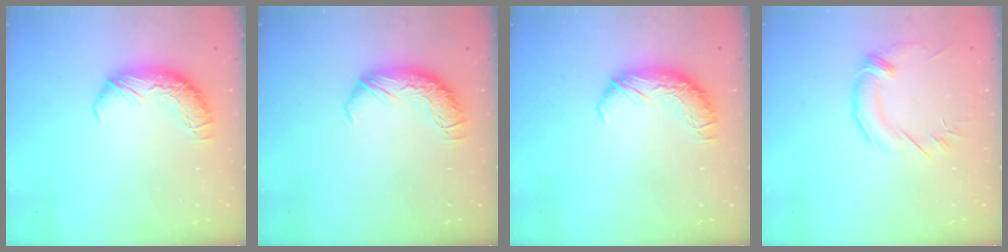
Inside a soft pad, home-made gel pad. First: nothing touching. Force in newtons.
{"total": 0.0}
{"total": 0.0}
{"total": 1.3, "press": 0.5, "slide": 1.2}